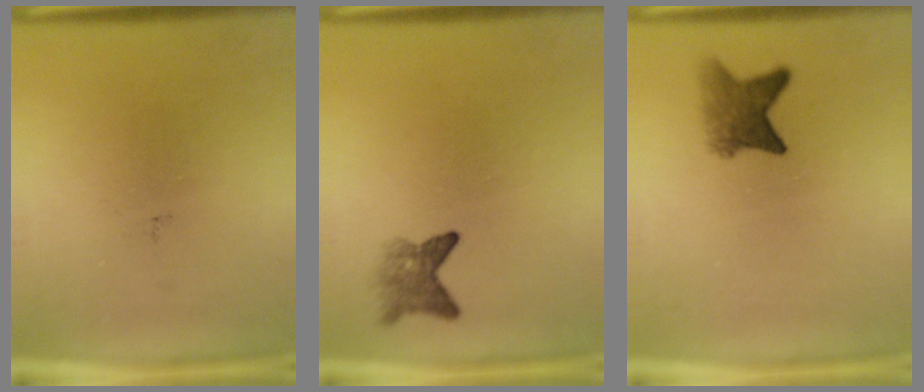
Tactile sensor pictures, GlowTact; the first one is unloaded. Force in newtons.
{"total": 2.8}
{"total": 4.3}